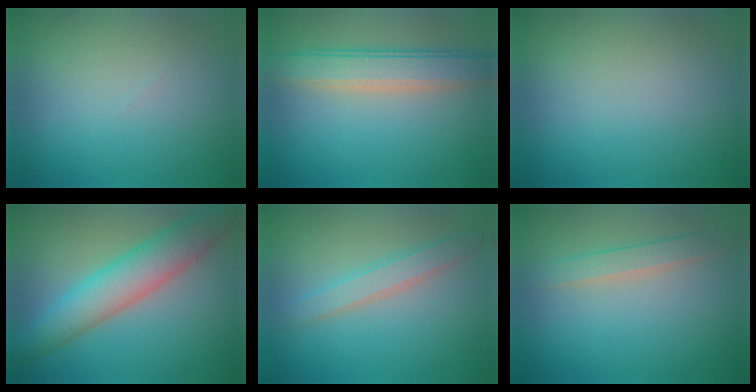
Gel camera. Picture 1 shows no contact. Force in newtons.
{"total": 4.3, "press": 4.3, "slide": 0.2}
{"total": 0.0}
{"total": 6.2, "press": 6.2, "slide": 0.1}
{"total": 2.4, "press": 2.4, "slide": 0.2}
{"total": 1.8, "press": 1.8, "slide": 0.1}